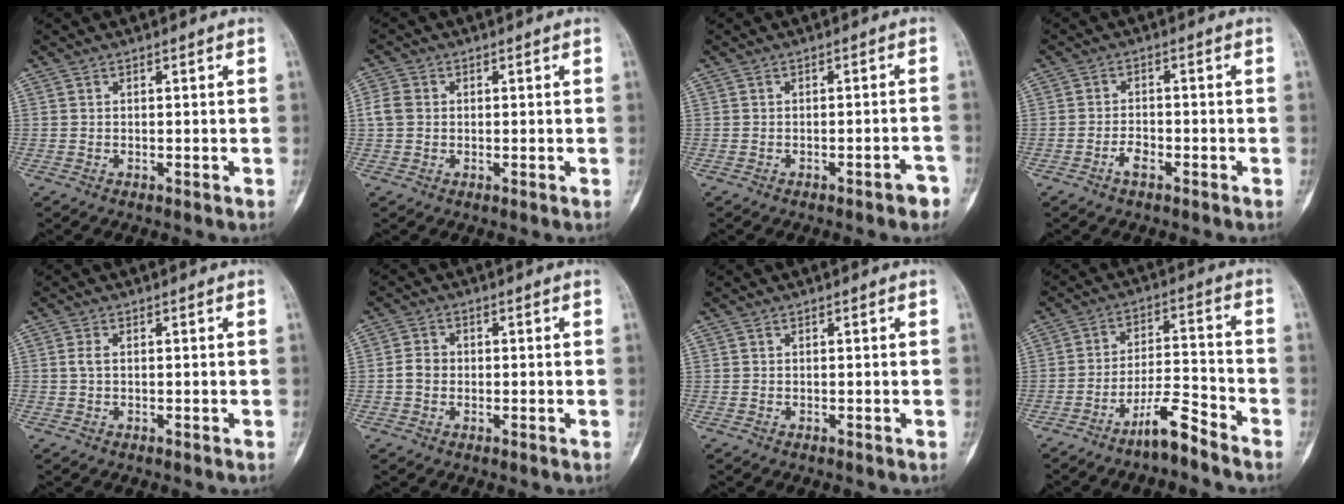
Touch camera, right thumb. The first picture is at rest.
{"total": 3.4, "force": [0.2, 2.8, 1.9], "torque": [-0.042, 0.007, -0.002]}
{"total": 2.7, "force": [-1.9, 0.7, 1.9], "torque": [-0.021, 0.018, -0.023]}
{"total": 2.8, "force": [-1.7, 1.3, 1.8], "torque": [-0.031, 0.012, -0.033]}
{"total": 1.4, "force": [0.1, 0.8, 1.2], "torque": [-0.025, 0.000, 0.001]}
{"total": 2.9, "force": [-0.4, 2.5, 1.5], "torque": [-0.022, 0.010, -0.012]}
{"total": 0.0}
{"total": 7.7, "force": [-6.1, 1.2, 4.6], "torque": [-0.083, 0.058, -0.112]}